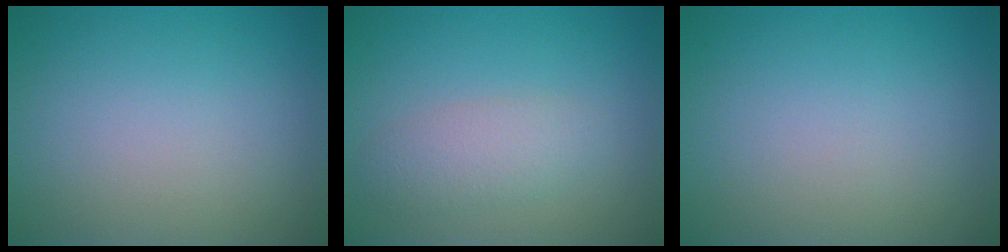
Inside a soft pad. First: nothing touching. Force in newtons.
{"total": 2.7, "press": 2.7, "slide": 0.0}
{"total": 0.0}